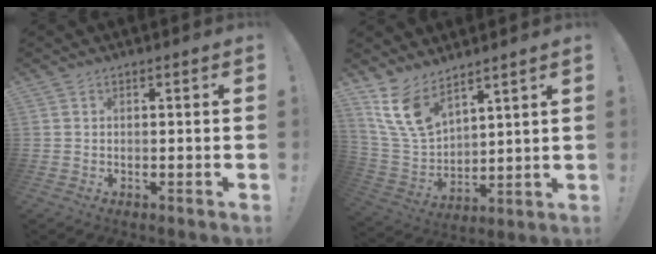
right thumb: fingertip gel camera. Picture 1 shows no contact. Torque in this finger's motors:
{"motor_torque": [-0.14, 0.54, 0.10, 0.44, 0.15]}